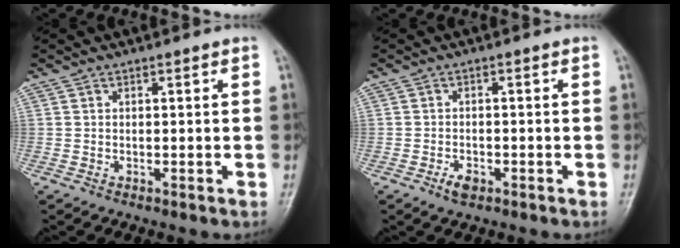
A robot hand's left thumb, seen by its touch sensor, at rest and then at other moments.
{"total": 2.4, "force": [-1.5, 1.3, 1.3], "torque": [-0.022, 0.004, -0.024]}